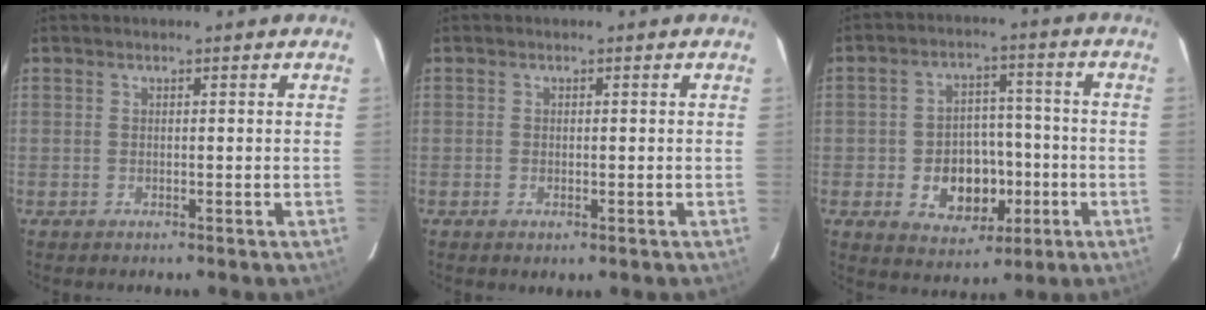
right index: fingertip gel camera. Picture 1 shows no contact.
{"total": 1.0, "force": [-0.4, 0.6, 0.7], "torque": [-0.013, -0.003, -0.006]}
{"total": 11.1, "force": [-3.3, 8.4, 6.5], "torque": [-0.134, 0.014, -0.032]}